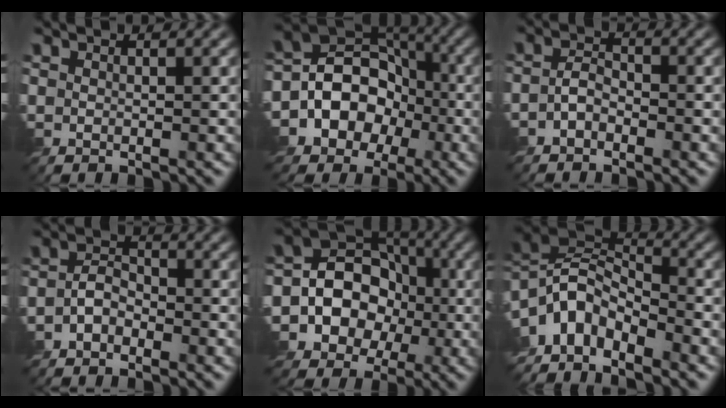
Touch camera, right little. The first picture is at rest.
{"total": 10.8, "force": [-3.8, 9.0, 4.5], "torque": [-0.074, 0.006, -0.083]}
{"total": 1.9, "force": [-1.2, 0.9, 1.1], "torque": [-0.024, 0.008, -0.030]}
{"total": 2.4, "force": [-1.5, 1.3, 1.3], "torque": [-0.027, 0.008, -0.036]}
{"total": 10.3, "force": [-2.3, 8.8, 4.7], "torque": [-0.071, 0.016, -0.059]}
{"total": 7.8, "force": [-5.1, 3.8, 4.6], "torque": [-0.084, 0.009, -0.108]}